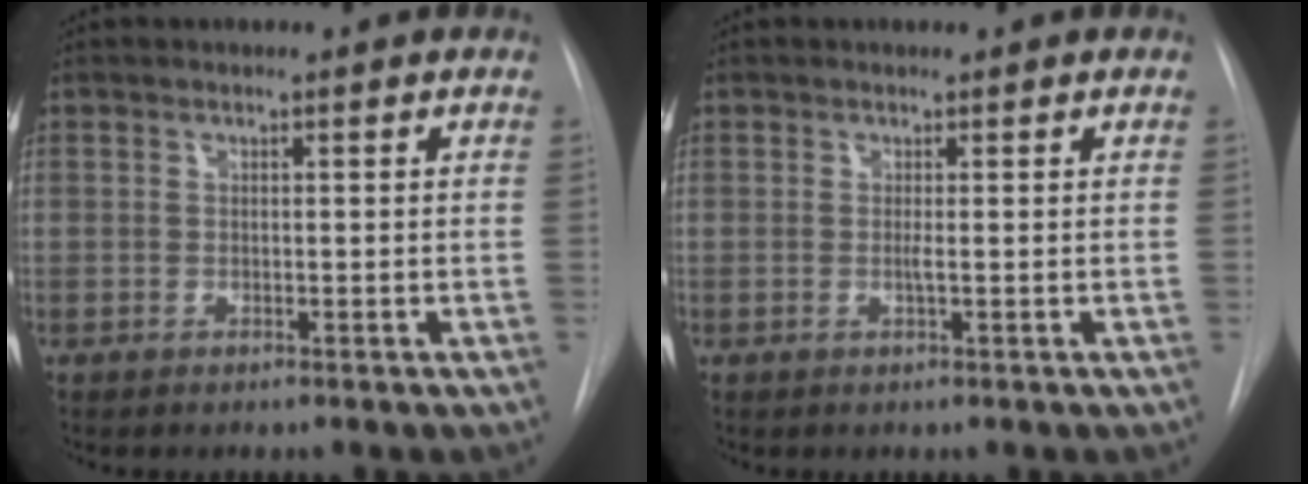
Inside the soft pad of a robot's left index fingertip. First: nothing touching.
{"total": 0.7, "force": [-0.3, -0.2, 0.6], "torque": [-0.012, -0.005, -0.004]}